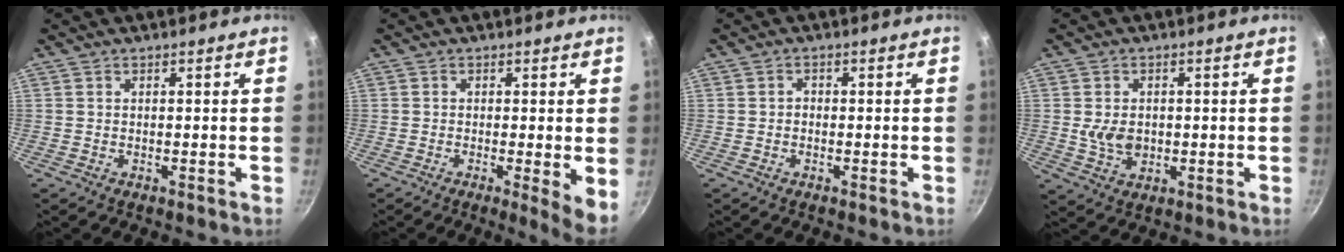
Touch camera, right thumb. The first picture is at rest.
{"total": 5.1, "force": [-0.6, 0.8, 5.0], "torque": [-0.065, -0.012, -0.009]}
{"total": 0.9, "force": [-0.3, 0.7, 0.4], "torque": [-0.006, 0.004, -0.007]}
{"total": 5.5, "force": [0.0, 4.1, 3.7], "torque": [-0.058, -0.006, 0.005]}